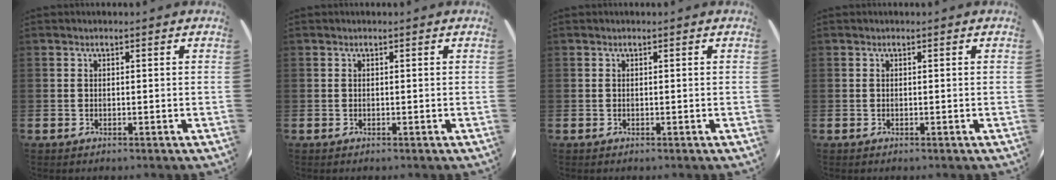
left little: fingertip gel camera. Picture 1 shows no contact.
{"total": 0.0}
{"total": 0.0}
{"total": 0.0}